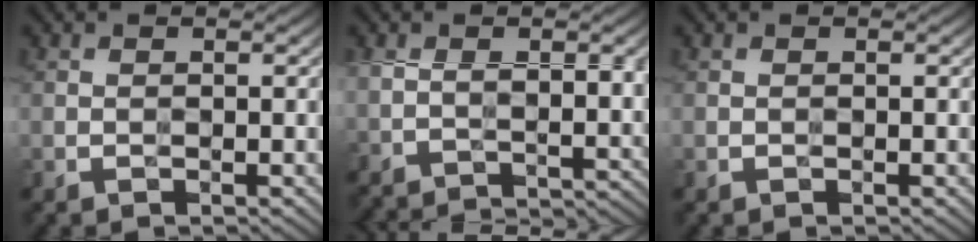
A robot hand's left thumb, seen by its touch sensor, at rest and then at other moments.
{"total": 11.6, "force": [2.9, 6.9, 8.9], "torque": [-0.177, -0.031, 0.061]}
{"total": 0.0}